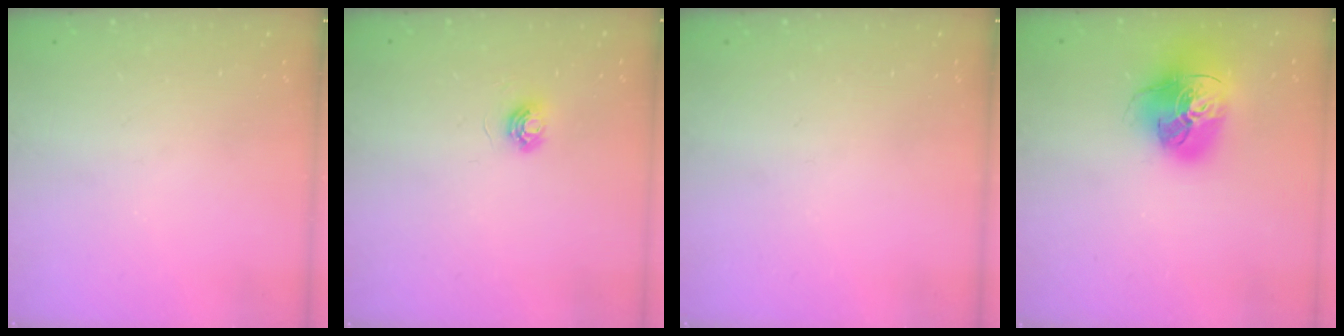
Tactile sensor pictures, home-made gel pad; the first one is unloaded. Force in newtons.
{"total": 5.0, "press": 4.9, "slide": 0.4}
{"total": 0.0}
{"total": 18.6, "press": 18.5, "slide": 2.0}